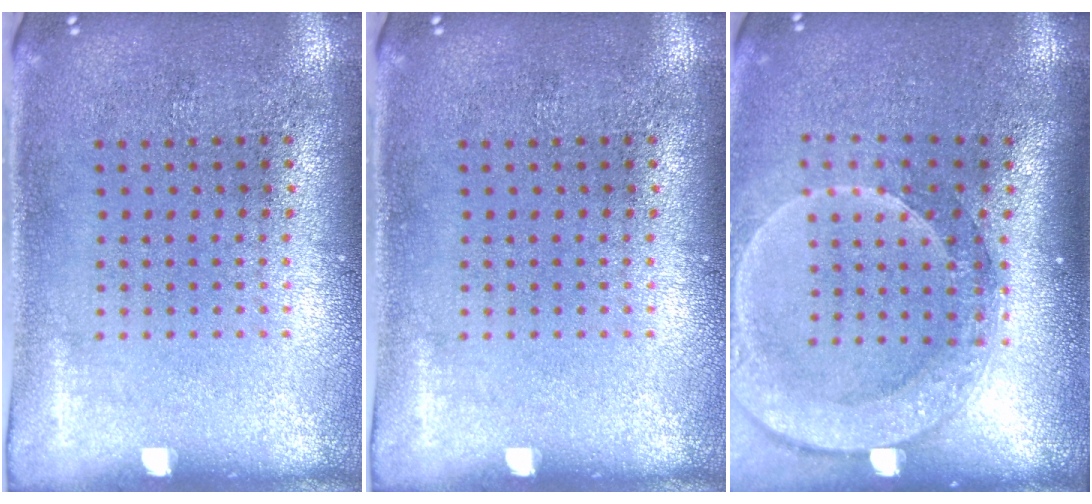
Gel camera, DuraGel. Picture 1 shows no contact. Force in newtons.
{"total": 0.0}
{"total": 2.5, "press": 2.0, "slide": 1.5}